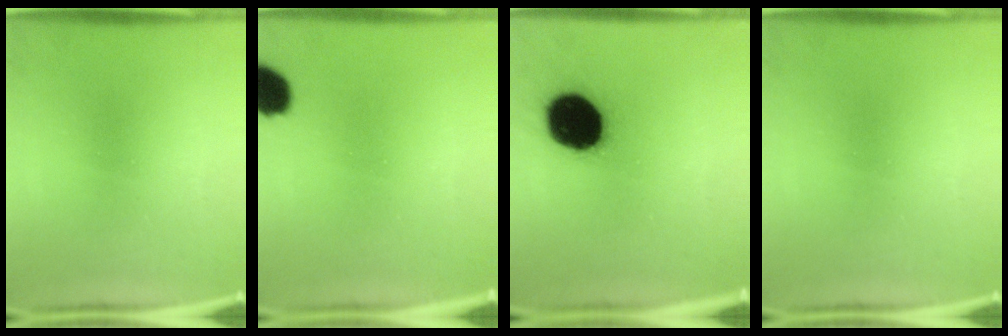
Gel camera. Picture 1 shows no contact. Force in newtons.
{"total": 7.5}
{"total": 19.6}
{"total": 0.0}